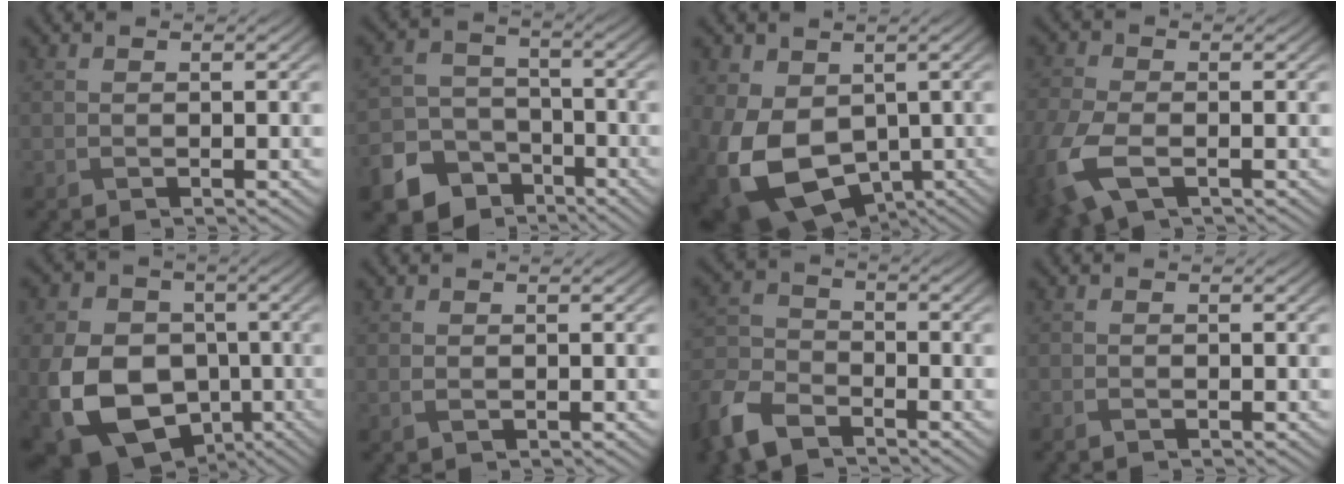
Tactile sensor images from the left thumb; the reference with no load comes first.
{"total": 11.4, "force": [-7.3, 7.9, 3.6], "torque": [-0.105, -0.043, -0.128]}
{"total": 13.8, "force": [-2.0, 9.8, 9.5], "torque": [-0.224, -0.039, -0.020]}
{"total": 8.7, "force": [-3.5, 5.1, 6.2], "torque": [-0.189, -0.031, -0.064]}
{"total": 16.9, "force": [-4.6, 12.6, 10.3], "torque": [-0.234, -0.040, -0.073]}
{"total": 0.6, "force": [0.0, 0.4, 0.5], "torque": [-0.016, 0.000, 0.001]}
{"total": 8.9, "force": [-6.5, 4.5, 4.2], "torque": [-0.109, -0.017, -0.146]}
{"total": 0.7, "force": [-0.6, 0.2, 0.2], "torque": [-0.007, -0.003, -0.011]}